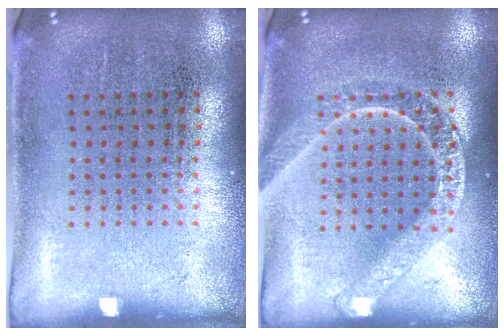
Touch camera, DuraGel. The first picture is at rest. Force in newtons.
{"total": 1.7, "press": 1.7, "slide": 0.2}